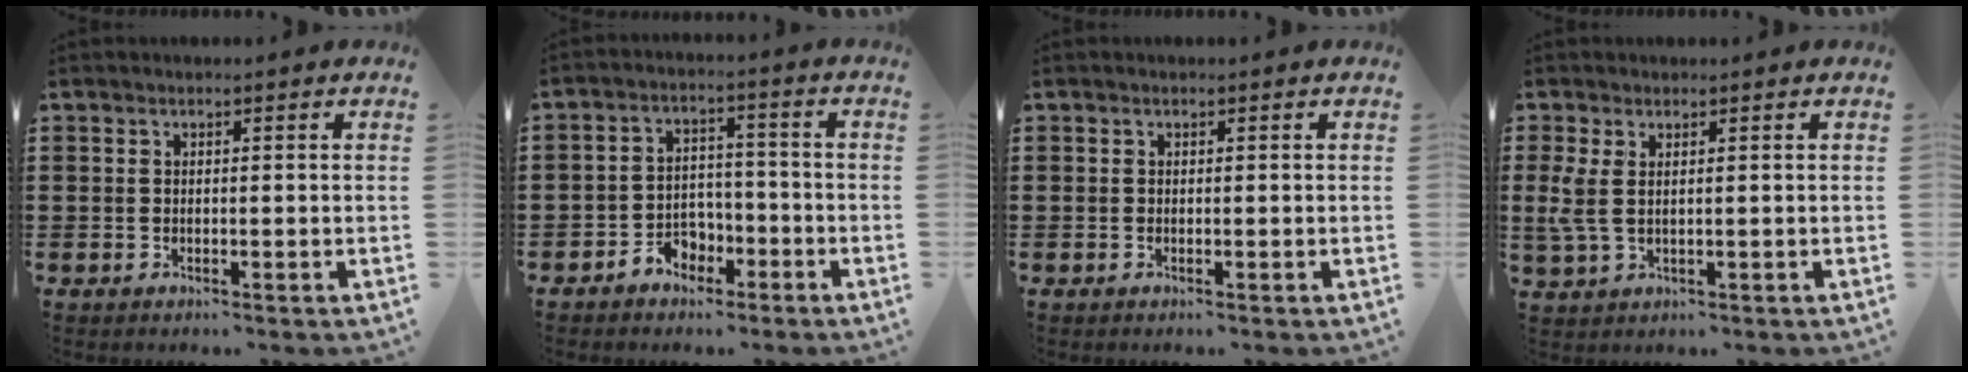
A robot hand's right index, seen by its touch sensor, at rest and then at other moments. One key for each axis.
{"total": 4.0, "fx": -2.7, "fy": 2.7, "fz": 1.0, "tx": -0.024, "ty": 0.013, "tz": -0.056}
{"total": 0.0}
{"total": 3.4, "fx": 0.7, "fy": 1.5, "fz": 3.0, "tx": -0.085, "ty": -0.006, "tz": 0.007}